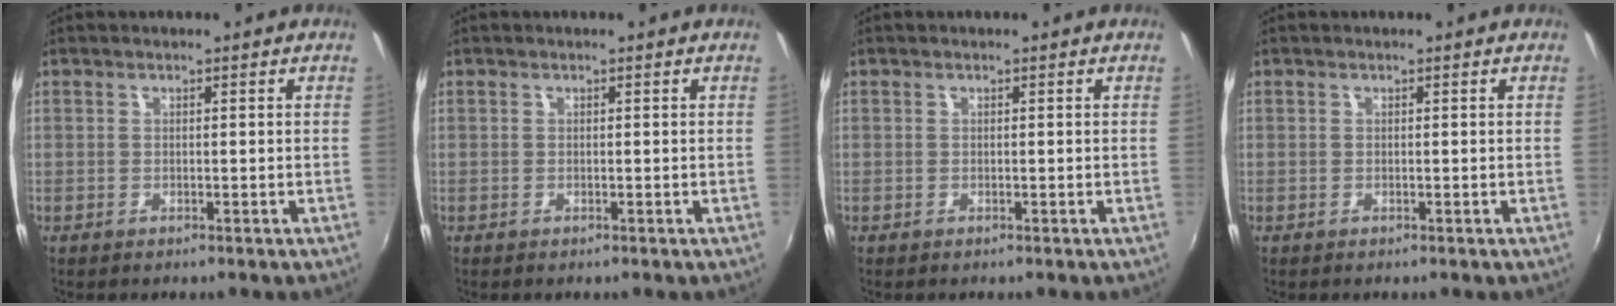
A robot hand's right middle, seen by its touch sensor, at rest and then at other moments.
{"total": 0.0}
{"total": 0.0}
{"total": 0.0}